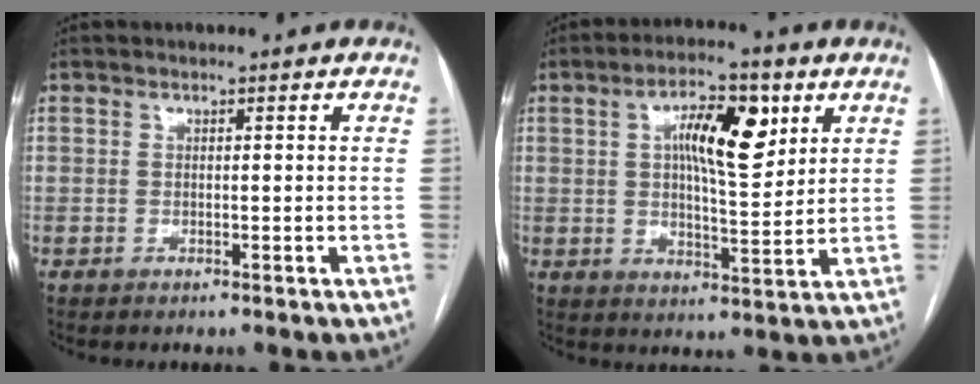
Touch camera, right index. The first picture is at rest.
{"total": 11.0, "force": [4.0, 3.4, 9.7], "torque": [-0.159, 0.012, 0.066]}